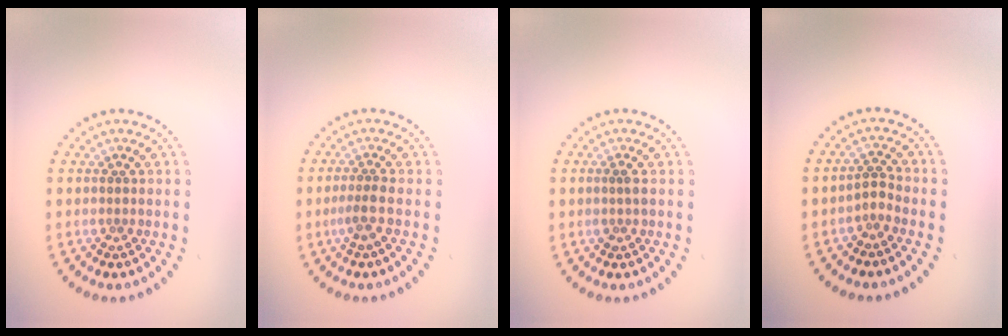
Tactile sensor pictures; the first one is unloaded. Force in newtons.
{"total": 1.8, "press": 1.2, "slide": 1.3}
{"total": 0.7, "press": 0.7, "slide": 0.3}
{"total": 1.3, "press": 0.9, "slide": 0.9}